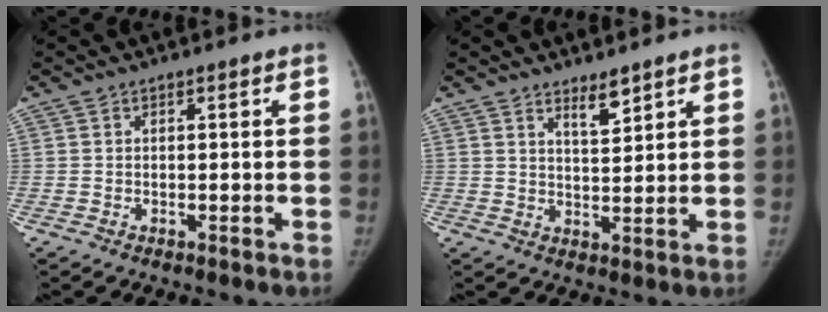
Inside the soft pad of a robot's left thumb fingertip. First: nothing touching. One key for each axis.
{"total": 4.0, "fx": 3.1, "fy": 0.9, "fz": 2.3, "tx": -0.029, "ty": -0.031, "tz": 0.055}